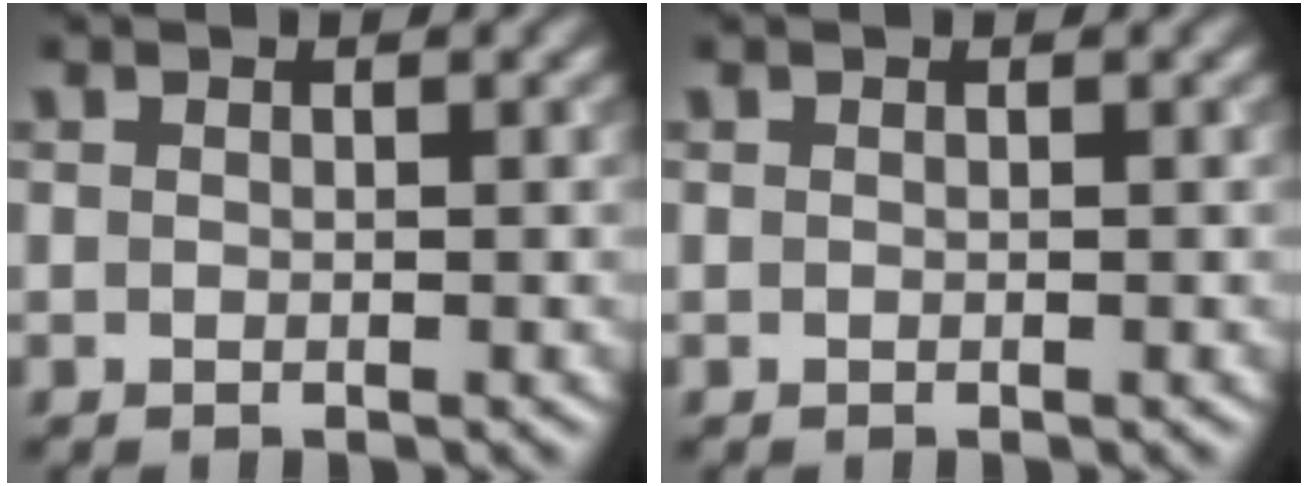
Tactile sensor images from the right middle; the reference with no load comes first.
{"total": 0.0}